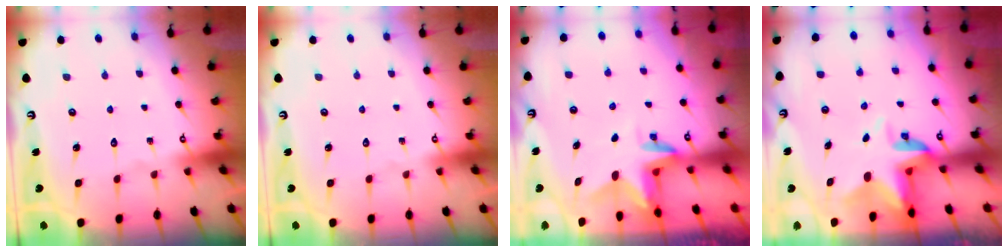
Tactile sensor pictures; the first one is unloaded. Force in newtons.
{"total": 0.0}
{"total": 3.1, "press": 3.1, "slide": 0.2}
{"total": 5.0, "press": 4.9, "slide": 0.3}